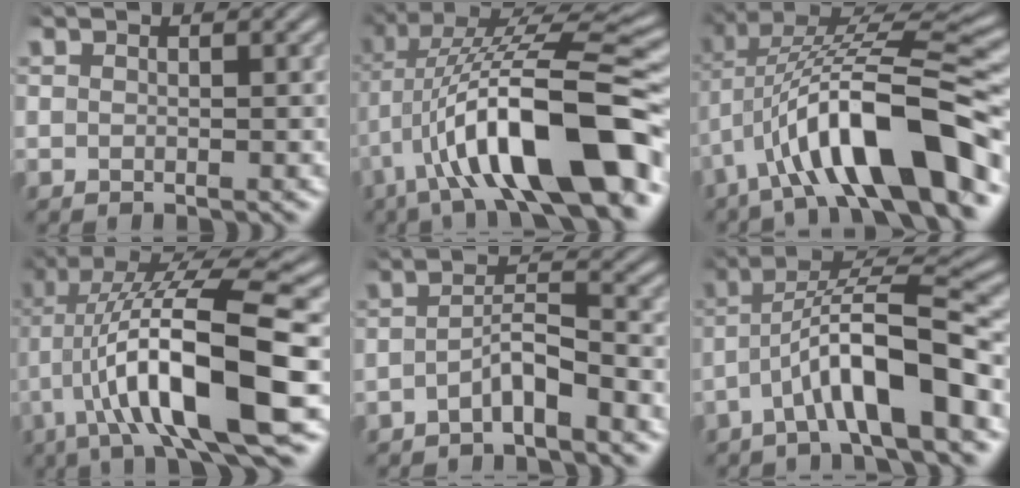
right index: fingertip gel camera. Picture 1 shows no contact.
{"total": 11.4, "force": [-1.3, 3.9, 10.7], "torque": [-0.193, -0.006, -0.009]}
{"total": 8.9, "force": [-1.6, 2.8, 8.3], "torque": [-0.150, -0.001, -0.018]}
{"total": 12.3, "force": [0.1, 4.4, 11.5], "torque": [-0.196, -0.003, 0.004]}
{"total": 3.5, "force": [-2.8, 0.9, 2.0], "torque": [-0.032, -0.008, -0.045]}
{"total": 5.8, "force": [-0.5, 1.8, 5.5], "torque": [-0.094, 0.000, -0.012]}